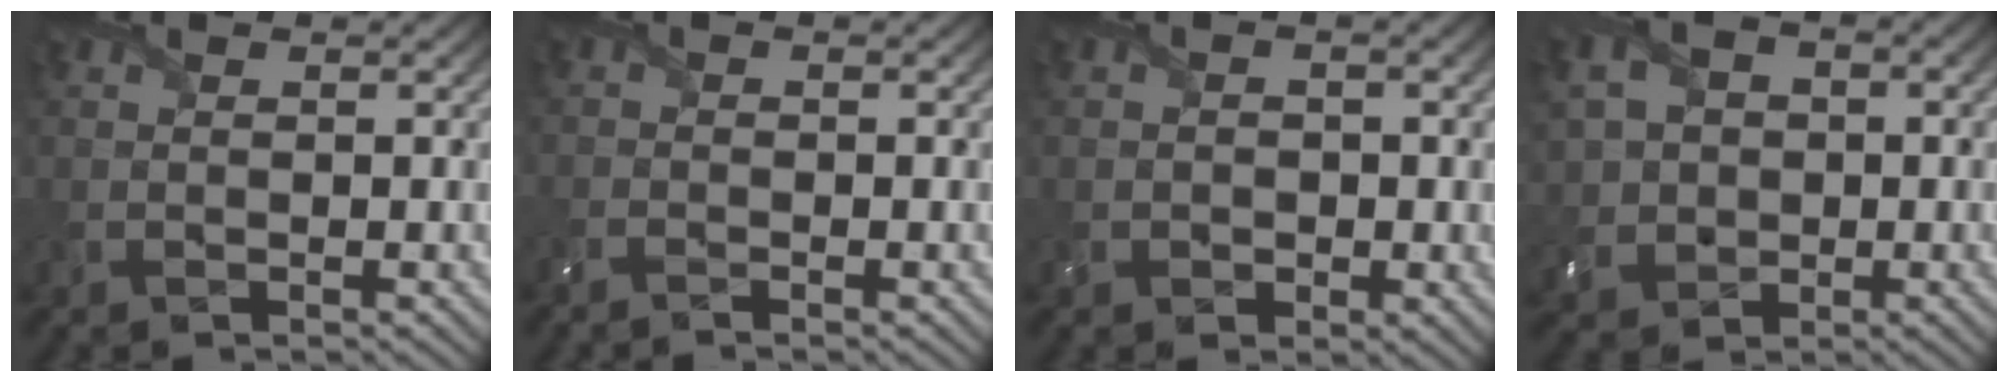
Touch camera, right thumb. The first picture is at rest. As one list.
[{"total": 2.0, "force": [-1.6, 0.7, 1.0], "torque": [-0.026, -0.006, -0.037]}, {"total": 1.8, "force": [-0.8, 1.6, 0.5], "torque": [-0.010, -0.005, -0.013]}, {"total": 7.4, "force": [0.4, 6.2, 3.9], "torque": [-0.119, 0.009, 0.007]}]